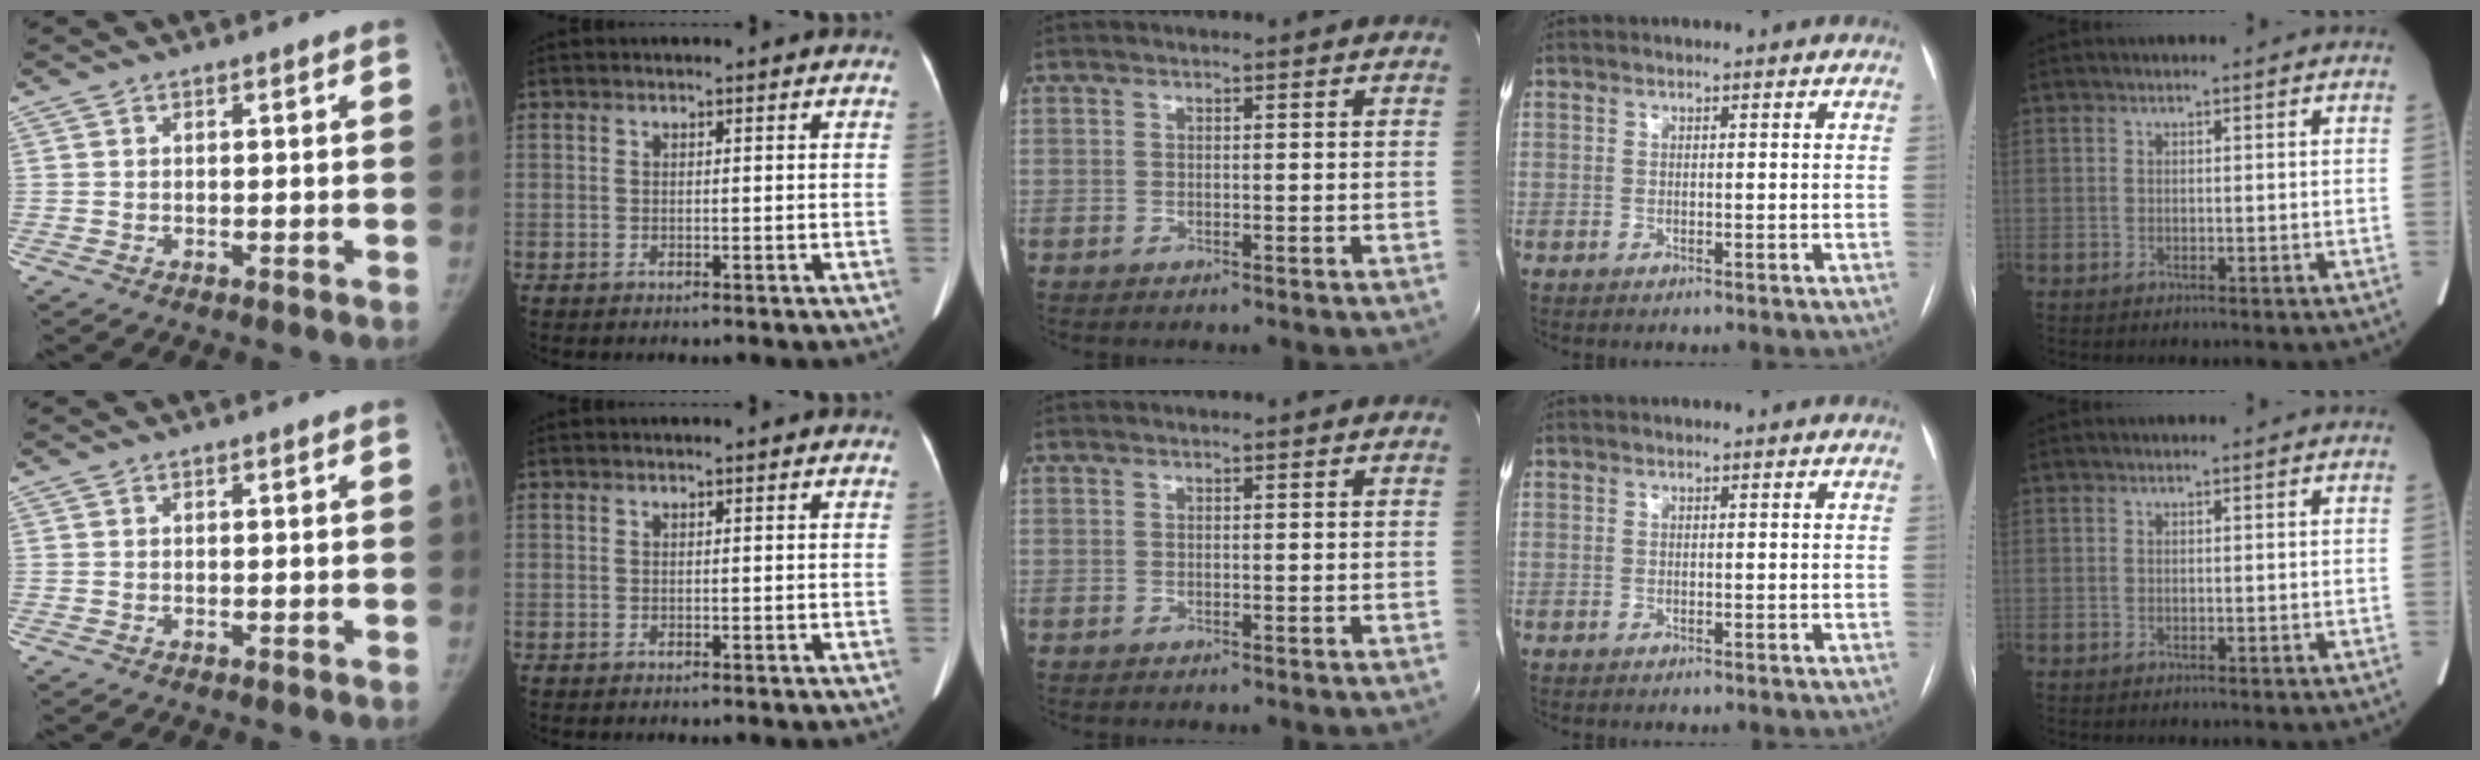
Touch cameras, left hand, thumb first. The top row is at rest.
{}